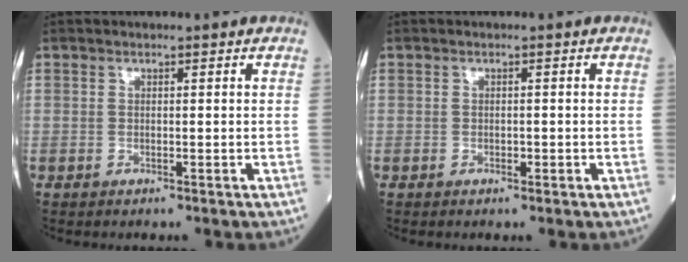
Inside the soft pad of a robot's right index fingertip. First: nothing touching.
{"total": 0.7, "force": [-0.3, 0.4, 0.6], "torque": [-0.009, 0.001, -0.003]}